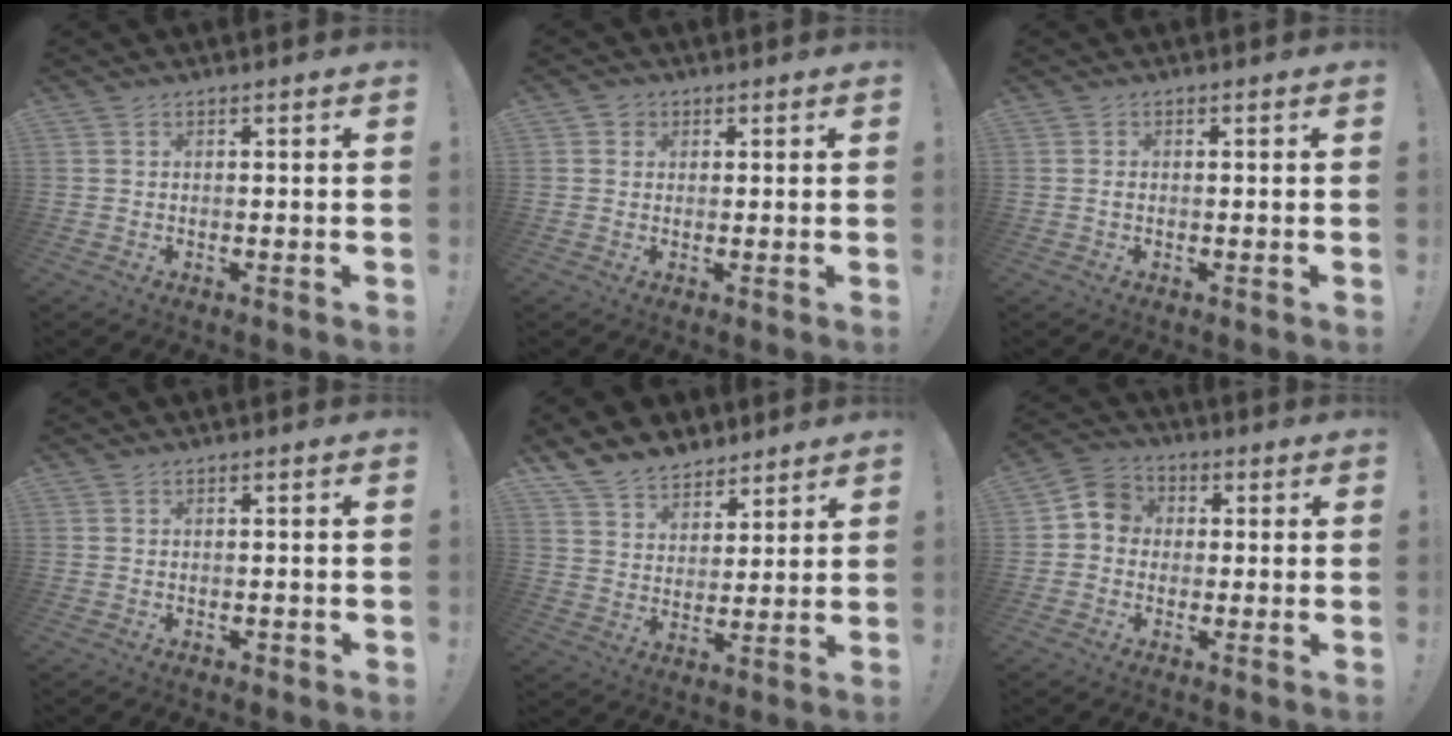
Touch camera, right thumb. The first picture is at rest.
{"total": 2.2, "force": [0.7, 2.0, 0.4], "torque": [-0.004, 0.002, 0.011]}
{"total": 0.5, "force": [-0.2, 0.2, 0.4], "torque": [-0.016, 0.003, -0.002]}
{"total": 0.7, "force": [-0.5, 0.5, 0.1], "torque": [-0.002, 0.003, -0.008]}
{"total": 10.0, "force": [8.0, 5.8, 1.7], "torque": [-0.038, -0.061, 0.159]}
{"total": 7.2, "force": [-0.2, 6.6, 2.9], "torque": [-0.043, 0.024, 0.002]}